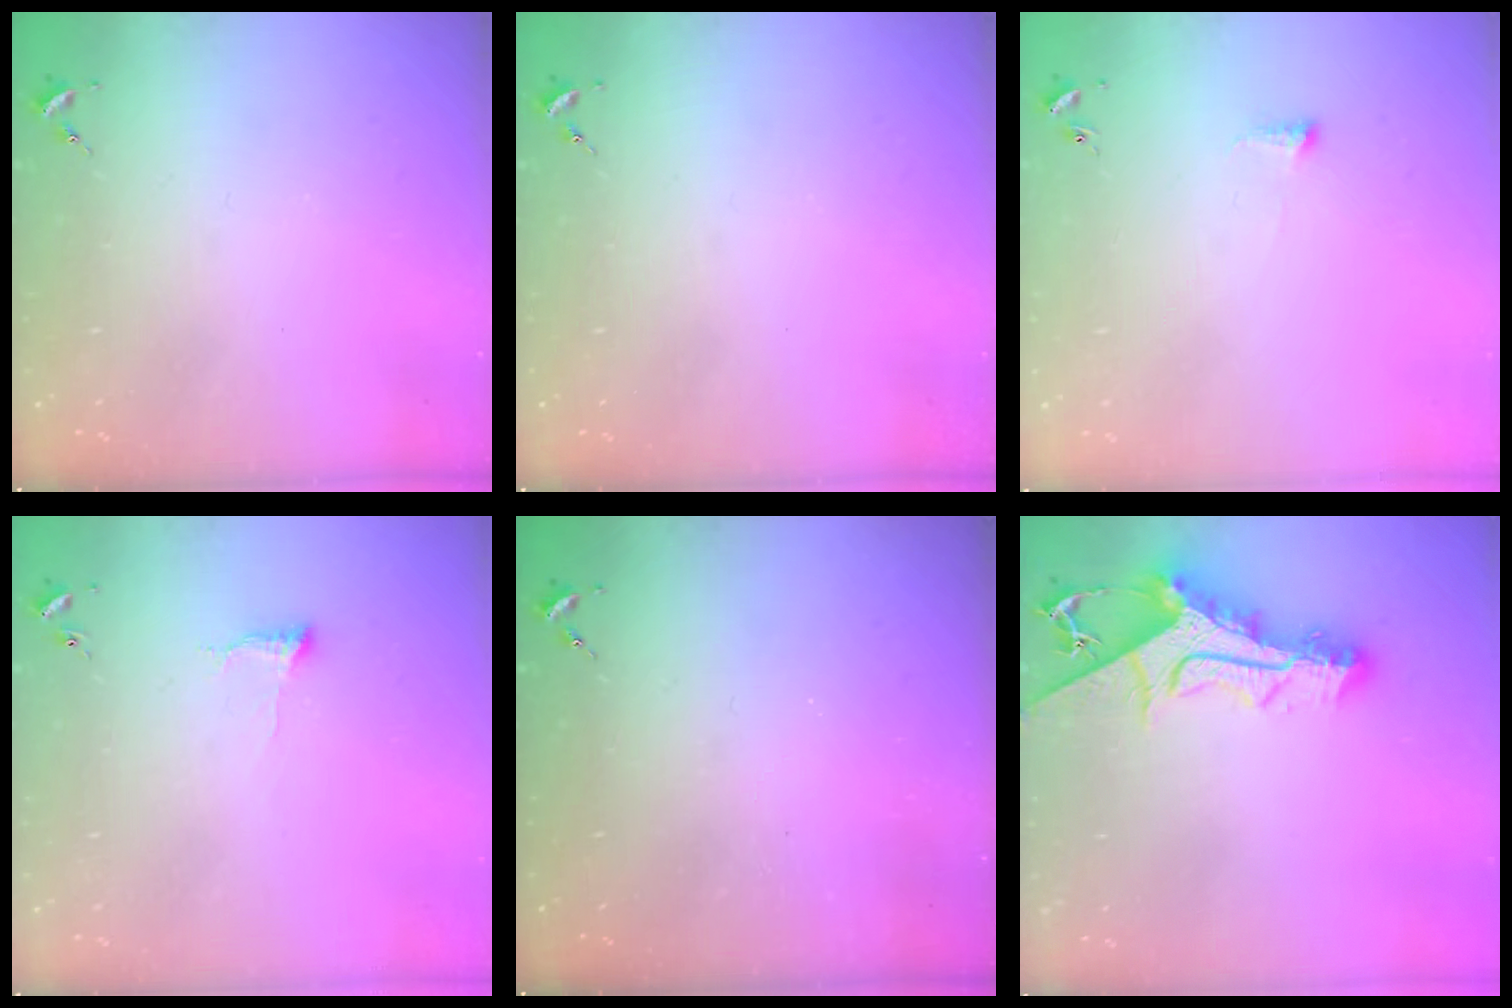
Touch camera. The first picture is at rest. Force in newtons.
{"total": 0.0}
{"total": 2.5, "press": 2.4, "slide": 0.5}
{"total": 5.6, "press": 5.6, "slide": 0.2}
{"total": 0.0}
{"total": 14.8, "press": 14.7, "slide": 0.9}